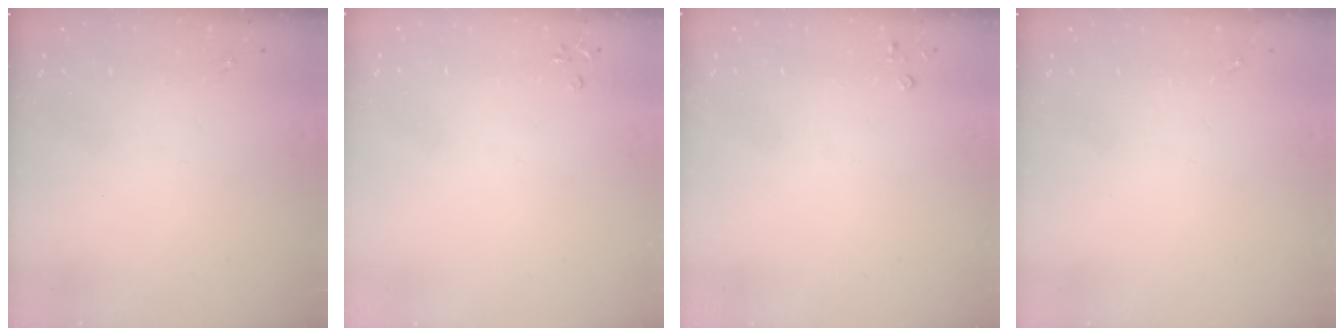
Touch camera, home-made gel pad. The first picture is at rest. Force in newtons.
{"total": 3.3, "press": 3.3, "slide": 0.3}
{"total": 2.2, "press": 2.2, "slide": 0.3}
{"total": 0.0}